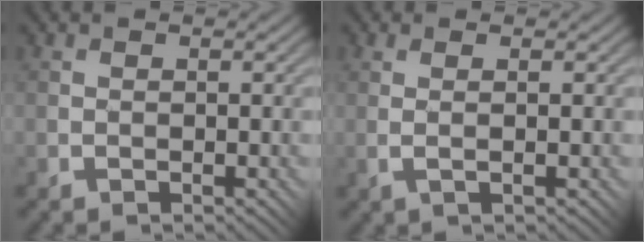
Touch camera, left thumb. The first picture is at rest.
{"total": 2.0, "force": [0.3, -0.2, 1.9], "torque": [-0.045, 0.008, 0.005]}